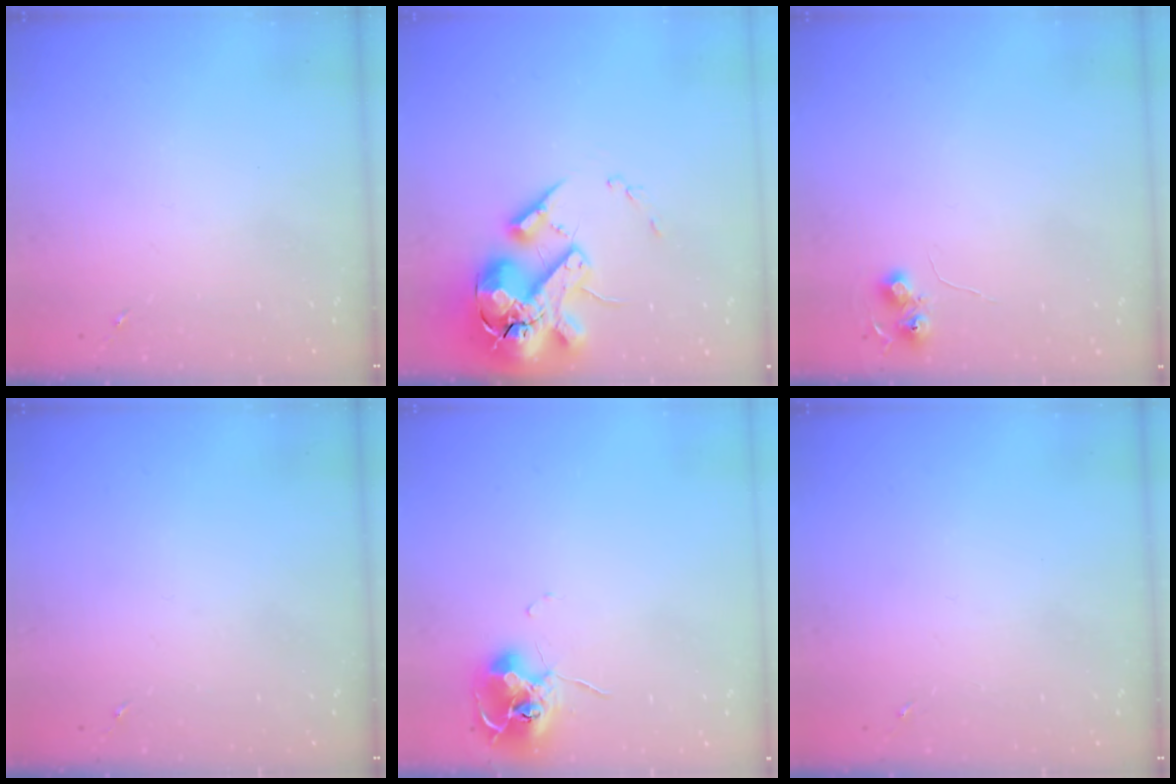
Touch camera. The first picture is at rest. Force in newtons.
{"total": 20.7, "press": 20.4, "slide": 3.5}
{"total": 5.6, "press": 5.6, "slide": 0.8}
{"total": 0.0}
{"total": 10.4, "press": 10.4, "slide": 0.9}
{"total": 0.0}